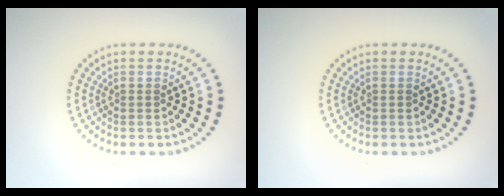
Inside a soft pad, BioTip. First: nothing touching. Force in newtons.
{"total": 0.0}